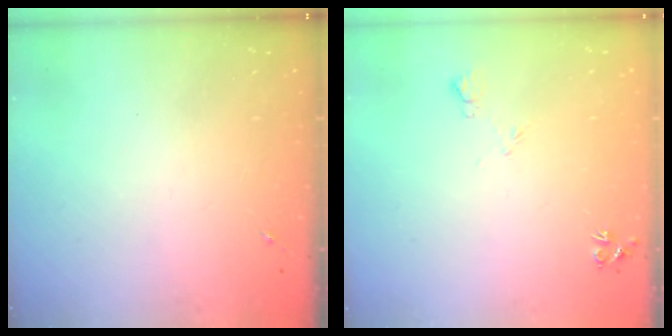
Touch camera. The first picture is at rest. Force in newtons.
{"total": 5.2, "press": 5.1, "slide": 1.0}